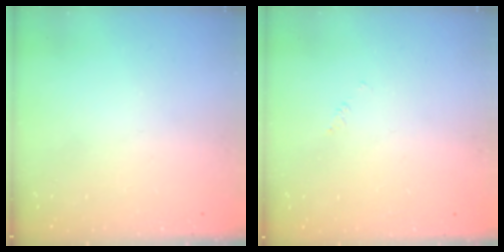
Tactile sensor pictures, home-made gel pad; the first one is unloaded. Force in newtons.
{"total": 1.7, "press": 1.7, "slide": 0.3}